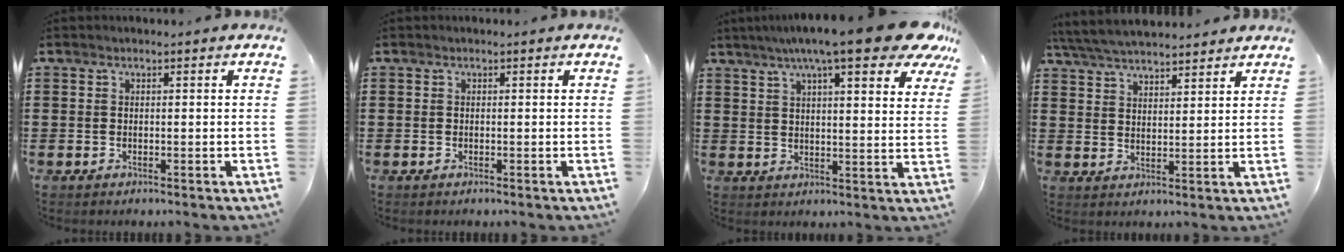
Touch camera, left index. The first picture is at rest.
{"total": 0.0}
{"total": 12.2, "force": [9.0, 1.5, 8.2], "torque": [-0.149, -0.019, 0.149]}
{"total": 5.5, "force": [5.3, 0.7, 1.4], "torque": [-0.047, -0.016, 0.097]}